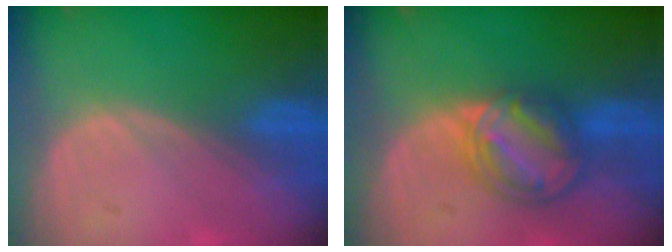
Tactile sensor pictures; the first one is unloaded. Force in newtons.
{"total": 8.2, "press": 6.9, "slide": 4.4}